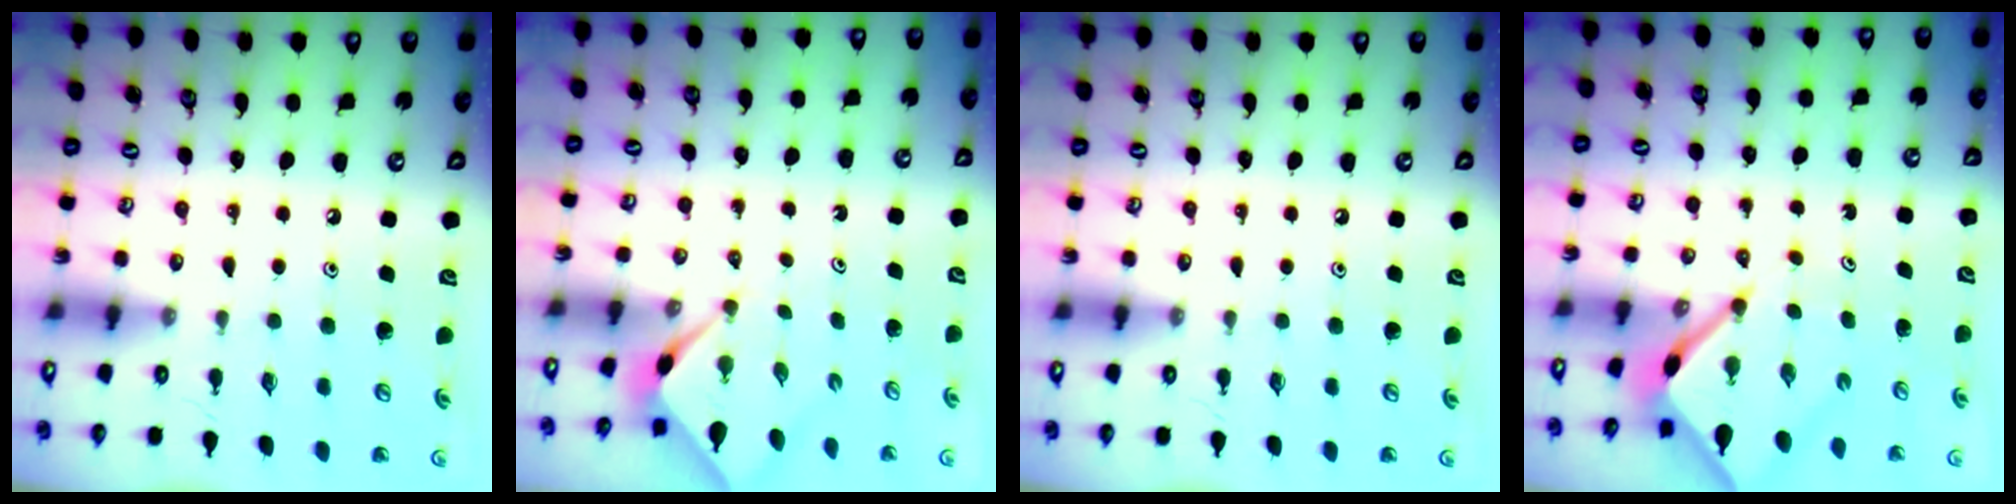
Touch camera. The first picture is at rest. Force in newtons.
{"total": 2.3, "press": 2.2, "slide": 0.3}
{"total": 0.0}
{"total": 7.1, "press": 7.1, "slide": 0.4}